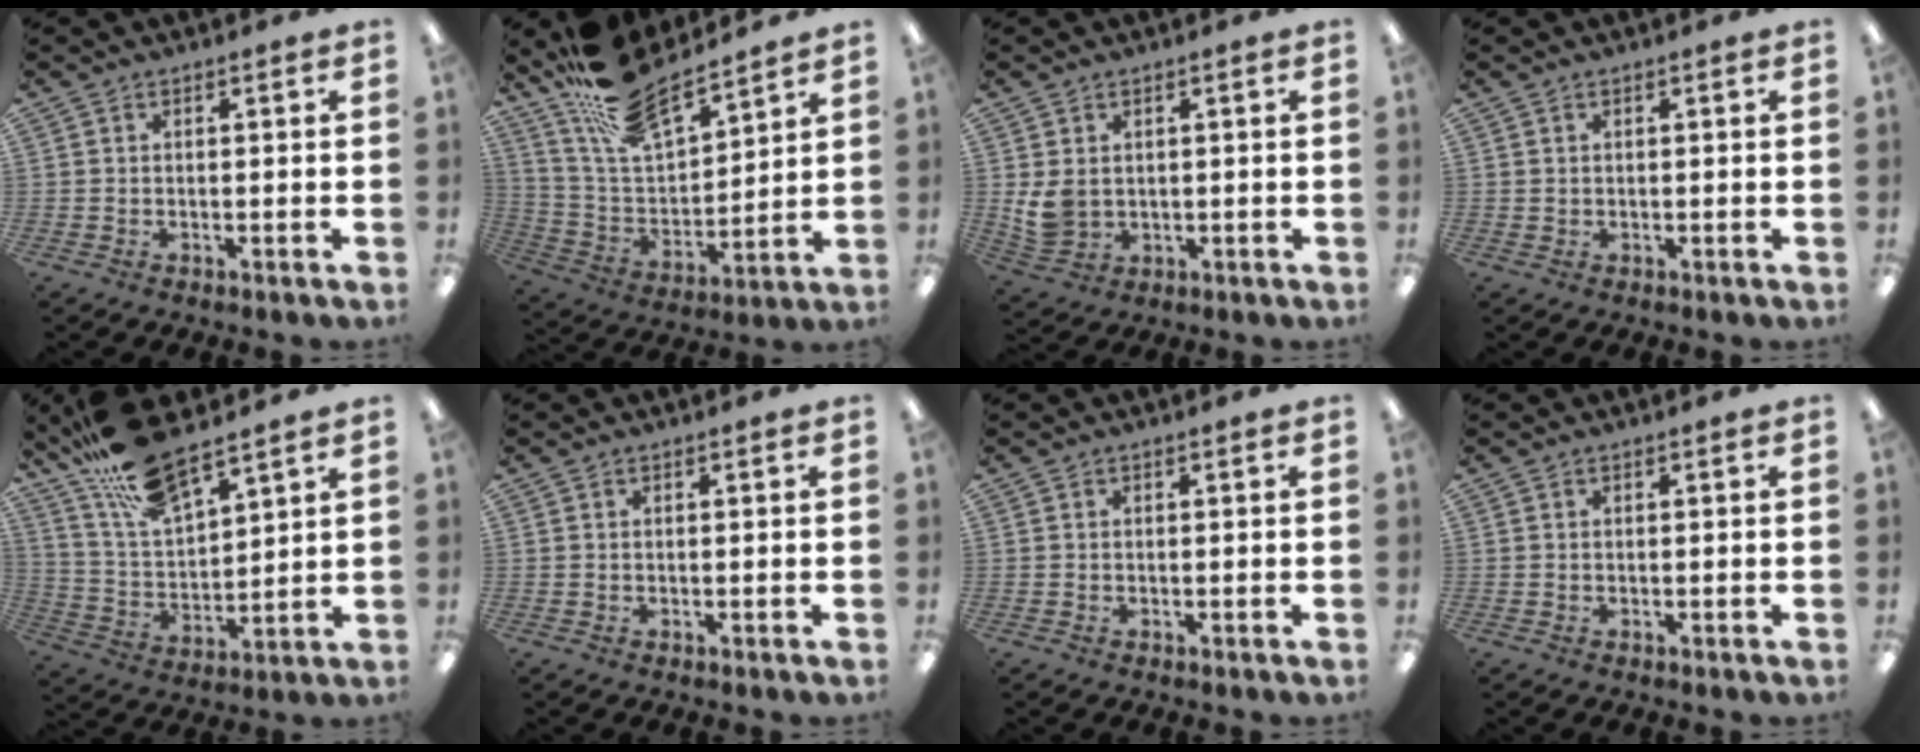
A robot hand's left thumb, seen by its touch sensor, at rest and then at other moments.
{"total": 17.9, "force": [15.0, 6.2, 7.6], "torque": [-0.166, -0.090, 0.272]}
{"total": 5.4, "force": [1.5, 4.2, 3.2], "torque": [-0.073, -0.006, 0.029]}
{"total": 0.6, "force": [0.5, 0.4, 0.2], "torque": [-0.006, 0.003, 0.009]}
{"total": 15.7, "force": [12.8, 4.3, 8.1], "torque": [-0.177, -0.065, 0.228]}
{"total": 0.0}
{"total": 0.0}
{"total": 0.0}